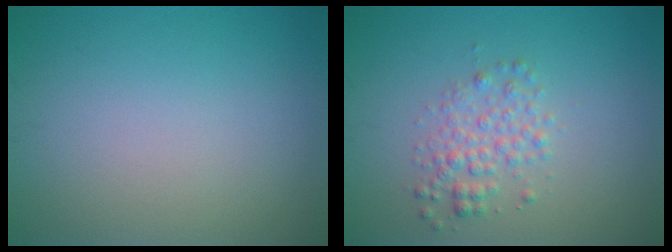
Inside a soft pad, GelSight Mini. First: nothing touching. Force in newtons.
{"total": 2.5, "press": 2.5, "slide": 0.1}